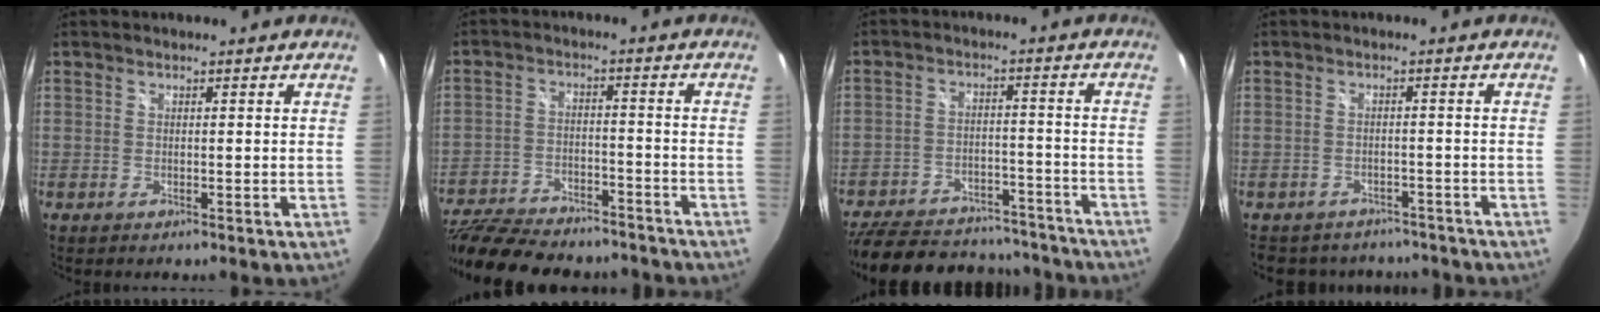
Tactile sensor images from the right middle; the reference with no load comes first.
{"total": 21.4, "force": [-17.7, 7.4, 9.5], "torque": [-0.209, -0.021, -0.266]}
{"total": 25.7, "force": [-21.1, 10.4, 10.2], "torque": [-0.227, 0.015, -0.275]}
{"total": 9.5, "force": [-7.9, 4.6, 2.5], "torque": [-0.055, 0.003, -0.102]}